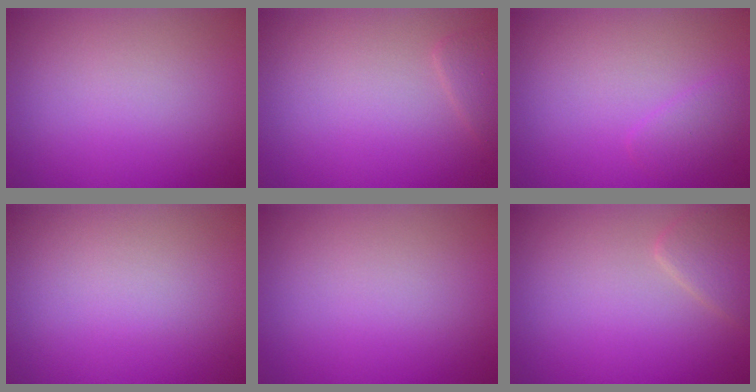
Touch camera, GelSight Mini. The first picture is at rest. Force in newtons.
{"total": 1.1, "press": 1.1, "slide": 0.1}
{"total": 1.4, "press": 1.4, "slide": 0.1}
{"total": 0.0}
{"total": 0.0}
{"total": 1.9, "press": 1.9, "slide": 0.1}